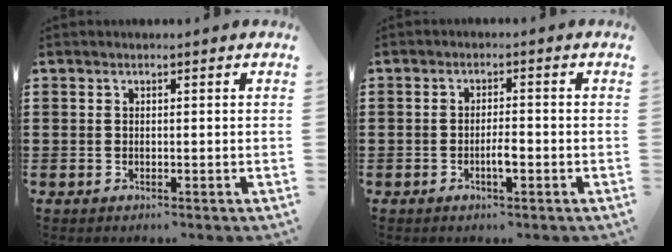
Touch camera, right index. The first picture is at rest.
{"total": 2.8, "force": [-1.1, 0.6, 2.5], "torque": [-0.045, 0.003, -0.019]}